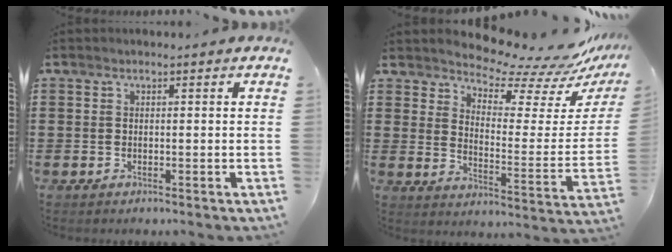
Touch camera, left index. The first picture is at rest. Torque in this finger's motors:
{"motor_torque": [2.14, 0.00, 0.25, -0.09]}